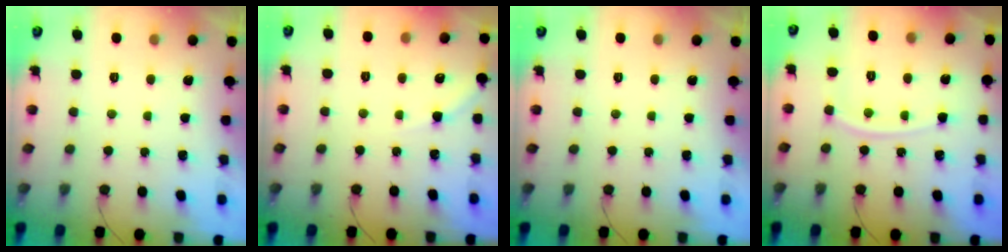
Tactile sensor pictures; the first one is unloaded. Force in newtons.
{"total": 4.1, "press": 4.1, "slide": 0.5}
{"total": 0.0}
{"total": 6.4, "press": 6.4, "slide": 0.8}